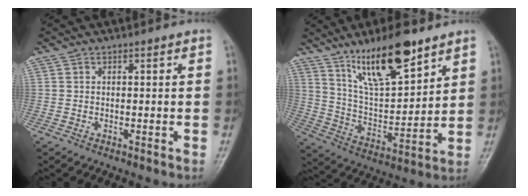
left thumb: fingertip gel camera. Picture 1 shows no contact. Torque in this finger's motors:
{"motor_torque": [0.77, 0.30, 1.15, -1.39, 0.27]}